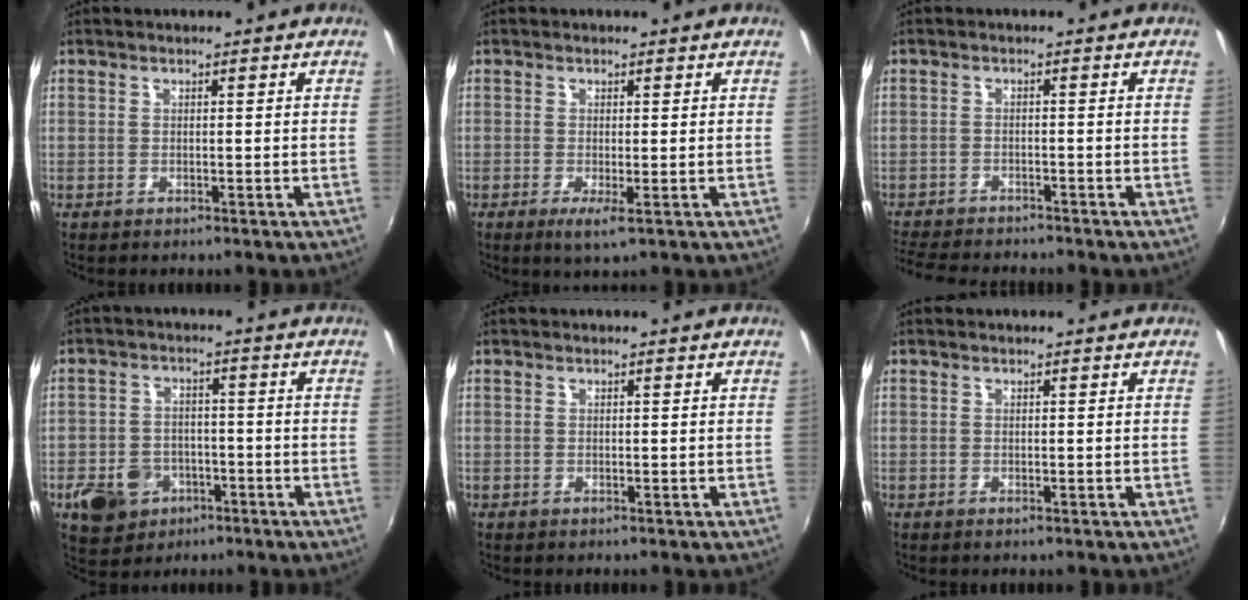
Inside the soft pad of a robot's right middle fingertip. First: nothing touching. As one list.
[{"total": 2.3, "force": [-0.7, 0.0, 2.2], "torque": [-0.045, -0.013, -0.012]}, {"total": 9.0, "force": [-8.3, 1.7, 3.0], "torque": [-0.084, -0.015, -0.137]}, {"total": 10.1, "force": [-4.8, 7.7, 4.3], "torque": [-0.119, 0.011, -0.067]}, {"total": 0.0}, {"total": 0.0}]